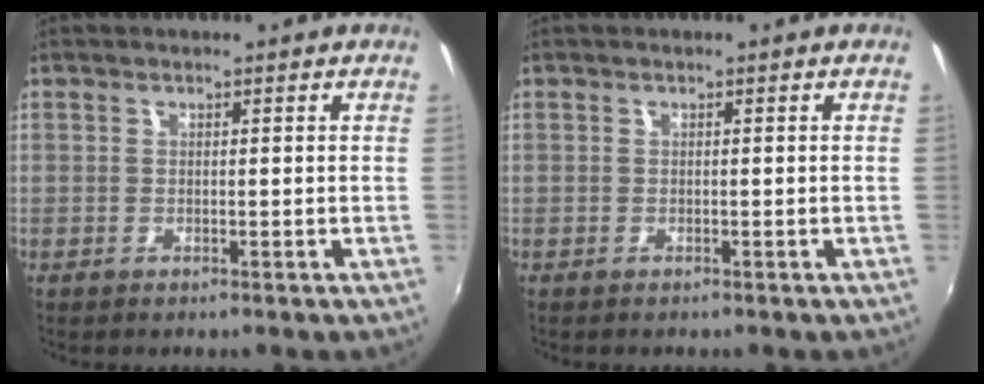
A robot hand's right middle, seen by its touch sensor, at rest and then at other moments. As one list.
[{"total": 0.0}]